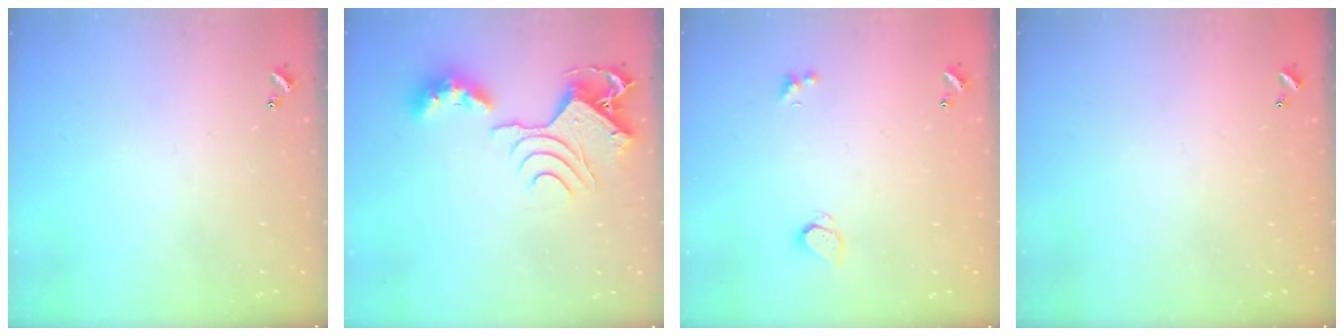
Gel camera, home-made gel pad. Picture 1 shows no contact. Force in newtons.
{"total": 11.3, "press": 11.2, "slide": 1.3}
{"total": 0.6, "press": 0.5, "slide": 0.4}
{"total": 2.8, "press": 2.8, "slide": 0.1}